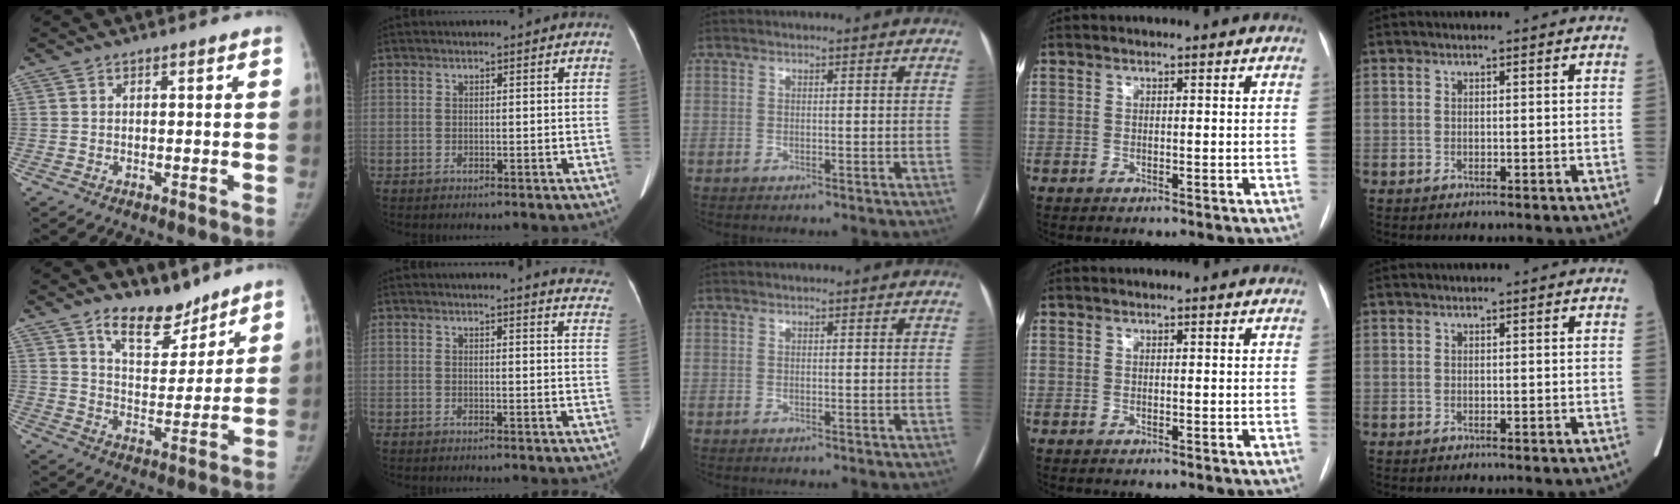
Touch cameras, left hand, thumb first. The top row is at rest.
{"thumb": {"total": 10.2, "force": [7.9, 4.9, 4.1], "torque": [-0.033, -0.062, 0.140]}, "index": {"total": 9.9, "force": [9.7, 0.6, 2.0], "torque": [0.004, -0.071, 0.069]}}